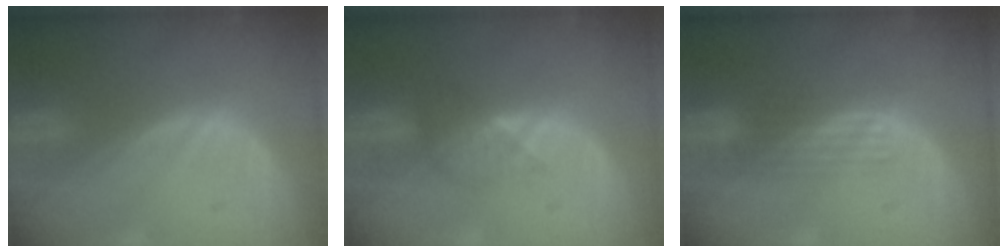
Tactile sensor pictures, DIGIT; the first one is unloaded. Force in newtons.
{"total": 3.5, "press": 3.1, "slide": 1.6}
{"total": 2.9, "press": 2.7, "slide": 1.1}